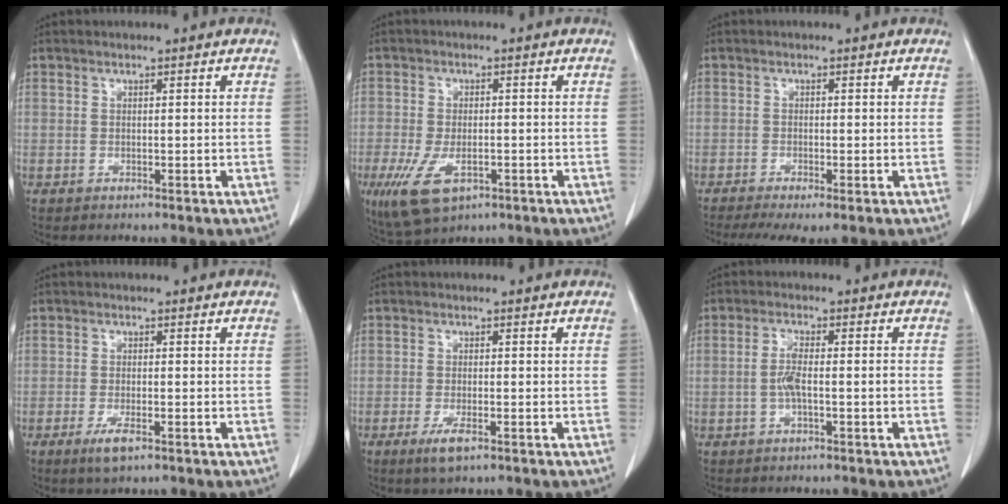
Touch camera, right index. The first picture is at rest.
{"total": 8.3, "force": [-3.7, 4.1, 6.1], "torque": [-0.121, -0.011, -0.055]}
{"total": 6.0, "force": [-4.1, 1.0, 4.2], "torque": [-0.070, -0.016, -0.068]}
{"total": 3.1, "force": [-1.8, 0.7, 2.5], "torque": [-0.050, -0.004, -0.029]}
{"total": 3.4, "force": [-1.9, 0.8, 2.7], "torque": [-0.054, -0.005, -0.031]}
{"total": 3.7, "force": [-0.9, 0.6, 3.6], "torque": [-0.072, 0.005, -0.016]}